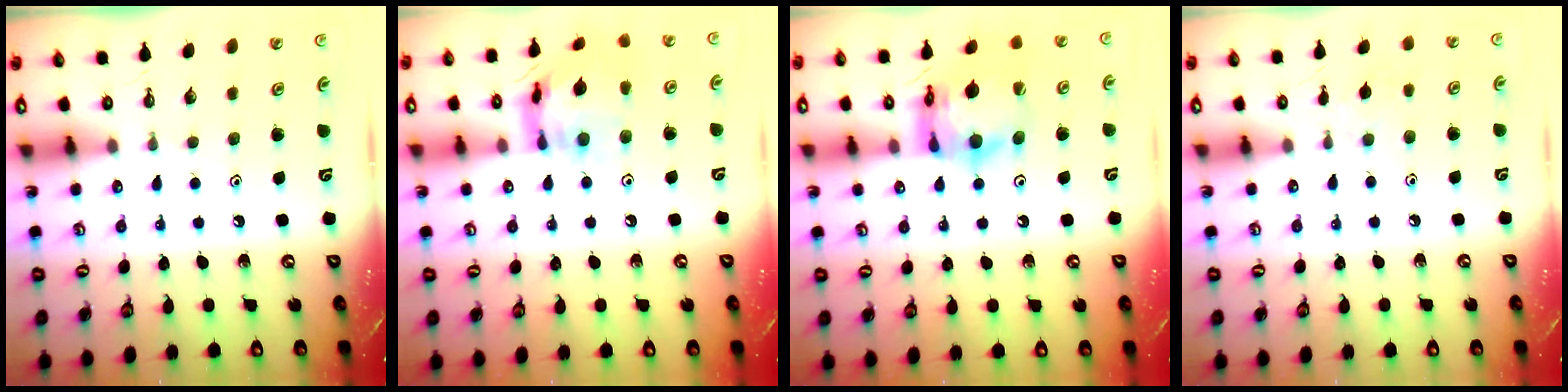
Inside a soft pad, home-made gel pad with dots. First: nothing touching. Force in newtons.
{"total": 15.6, "press": 15.5, "slide": 1.5}
{"total": 13.7, "press": 13.6, "slide": 1.7}
{"total": 5.0, "press": 5.0, "slide": 0.9}